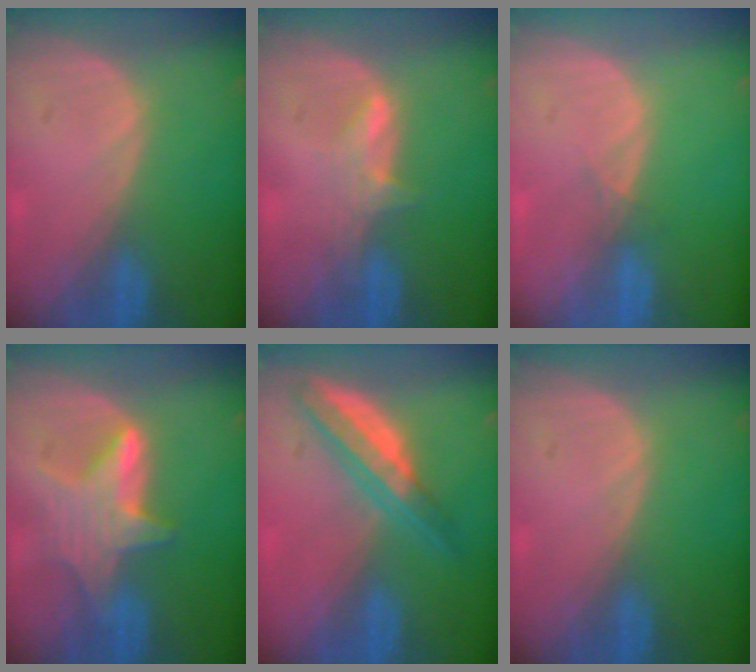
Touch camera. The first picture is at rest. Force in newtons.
{"total": 2.8, "press": 2.8, "slide": 0.4}
{"total": 0.7, "press": 0.7, "slide": 0.2}
{"total": 6.6, "press": 6.6, "slide": 0.2}
{"total": 6.4, "press": 5.6, "slide": 3.1}
{"total": 0.0}